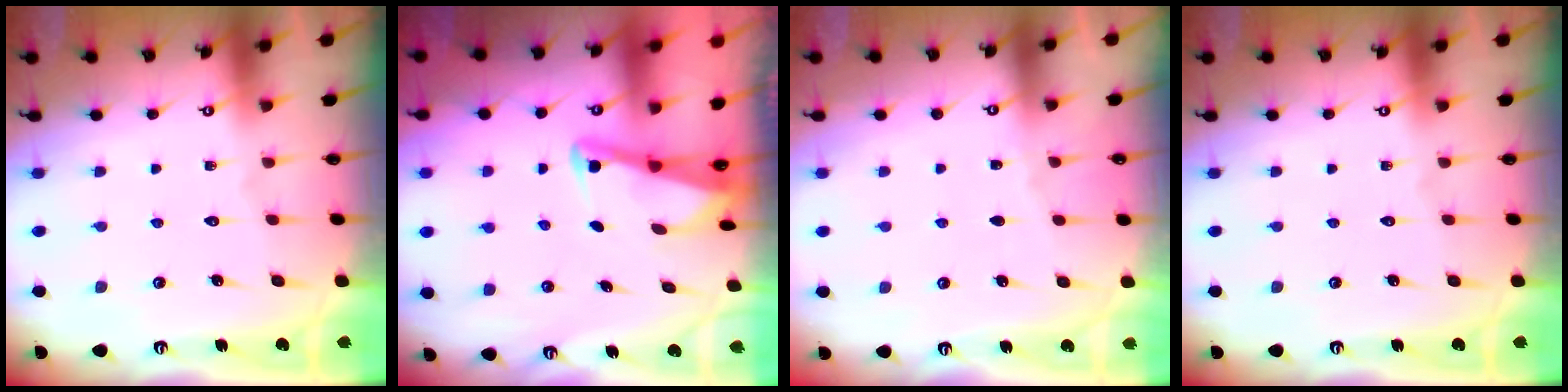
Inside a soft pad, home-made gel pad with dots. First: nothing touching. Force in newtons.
{"total": 2.9, "press": 2.9, "slide": 0.4}
{"total": 1.8, "press": 1.7, "slide": 0.3}
{"total": 0.0}